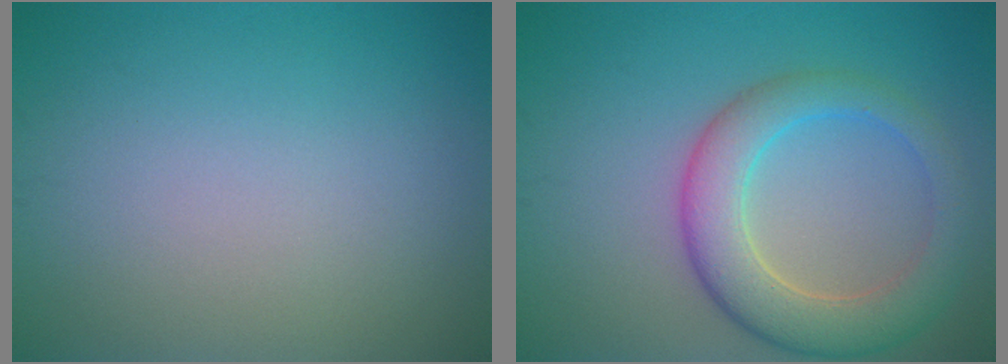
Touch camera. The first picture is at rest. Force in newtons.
{"total": 6.0, "press": 6.0, "slide": 0.4}